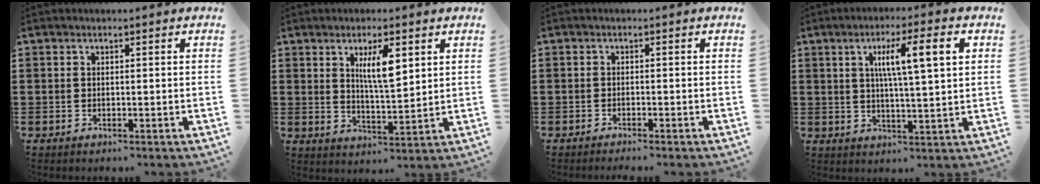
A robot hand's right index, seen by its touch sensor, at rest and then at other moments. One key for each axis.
{"total": 6.0, "fx": 2.4, "fy": 1.7, "fz": 5.2, "tx": -0.100, "ty": 0.003, "tz": 0.038}
{"total": 0.9, "fx": -0.9, "fy": -0.1, "fz": 0.3, "tx": -0.006, "ty": -0.001, "tz": -0.017}
{"total": 8.1, "fx": 2.3, "fy": 1.5, "fz": 7.6, "tx": -0.144, "ty": 0.002, "tz": 0.031}